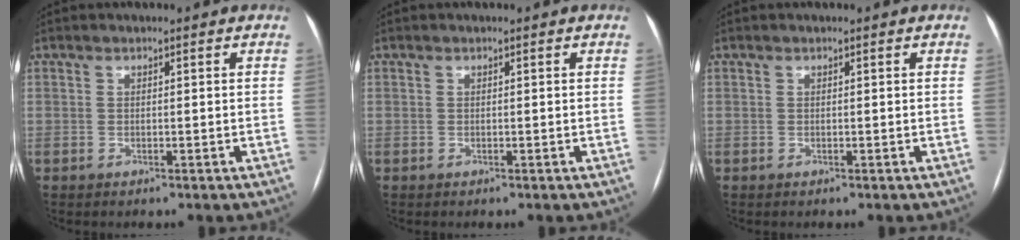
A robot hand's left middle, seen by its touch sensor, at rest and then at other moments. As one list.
[{"total": 0.0}, {"total": 0.0}]